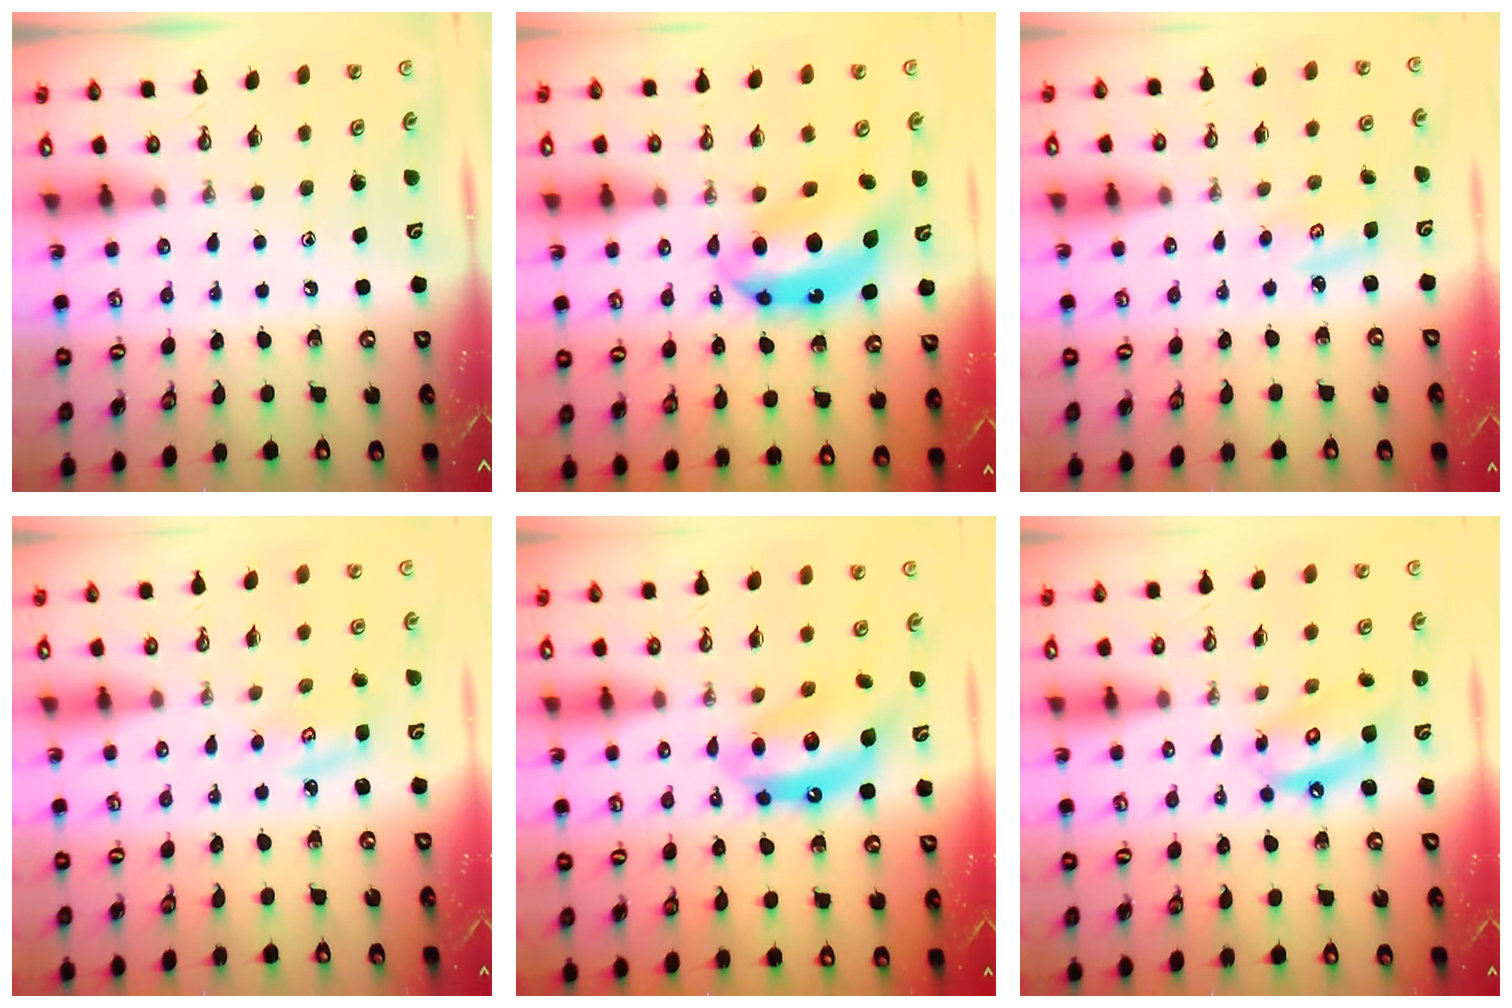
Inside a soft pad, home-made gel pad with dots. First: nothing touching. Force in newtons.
{"total": 14.1, "press": 14.0, "slide": 1.6}
{"total": 2.8, "press": 2.8, "slide": 0.2}
{"total": 2.7, "press": 2.7, "slide": 0.1}
{"total": 11.7, "press": 11.7, "slide": 0.9}
{"total": 11.3, "press": 11.2, "slide": 1.1}